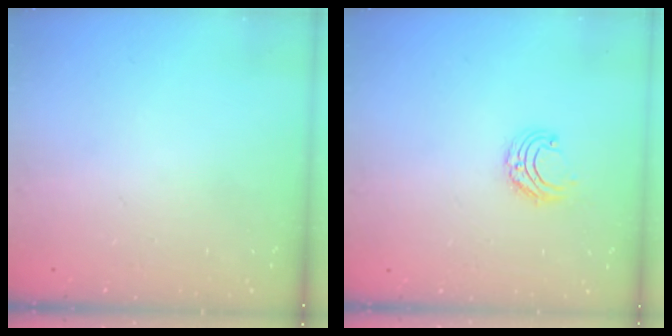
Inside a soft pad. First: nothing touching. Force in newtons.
{"total": 6.3, "press": 6.3, "slide": 0.5}